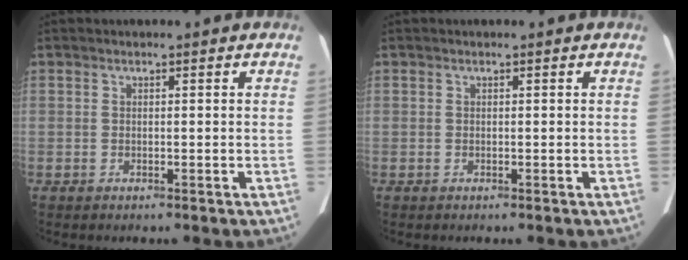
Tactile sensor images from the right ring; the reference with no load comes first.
{"total": 0.0}